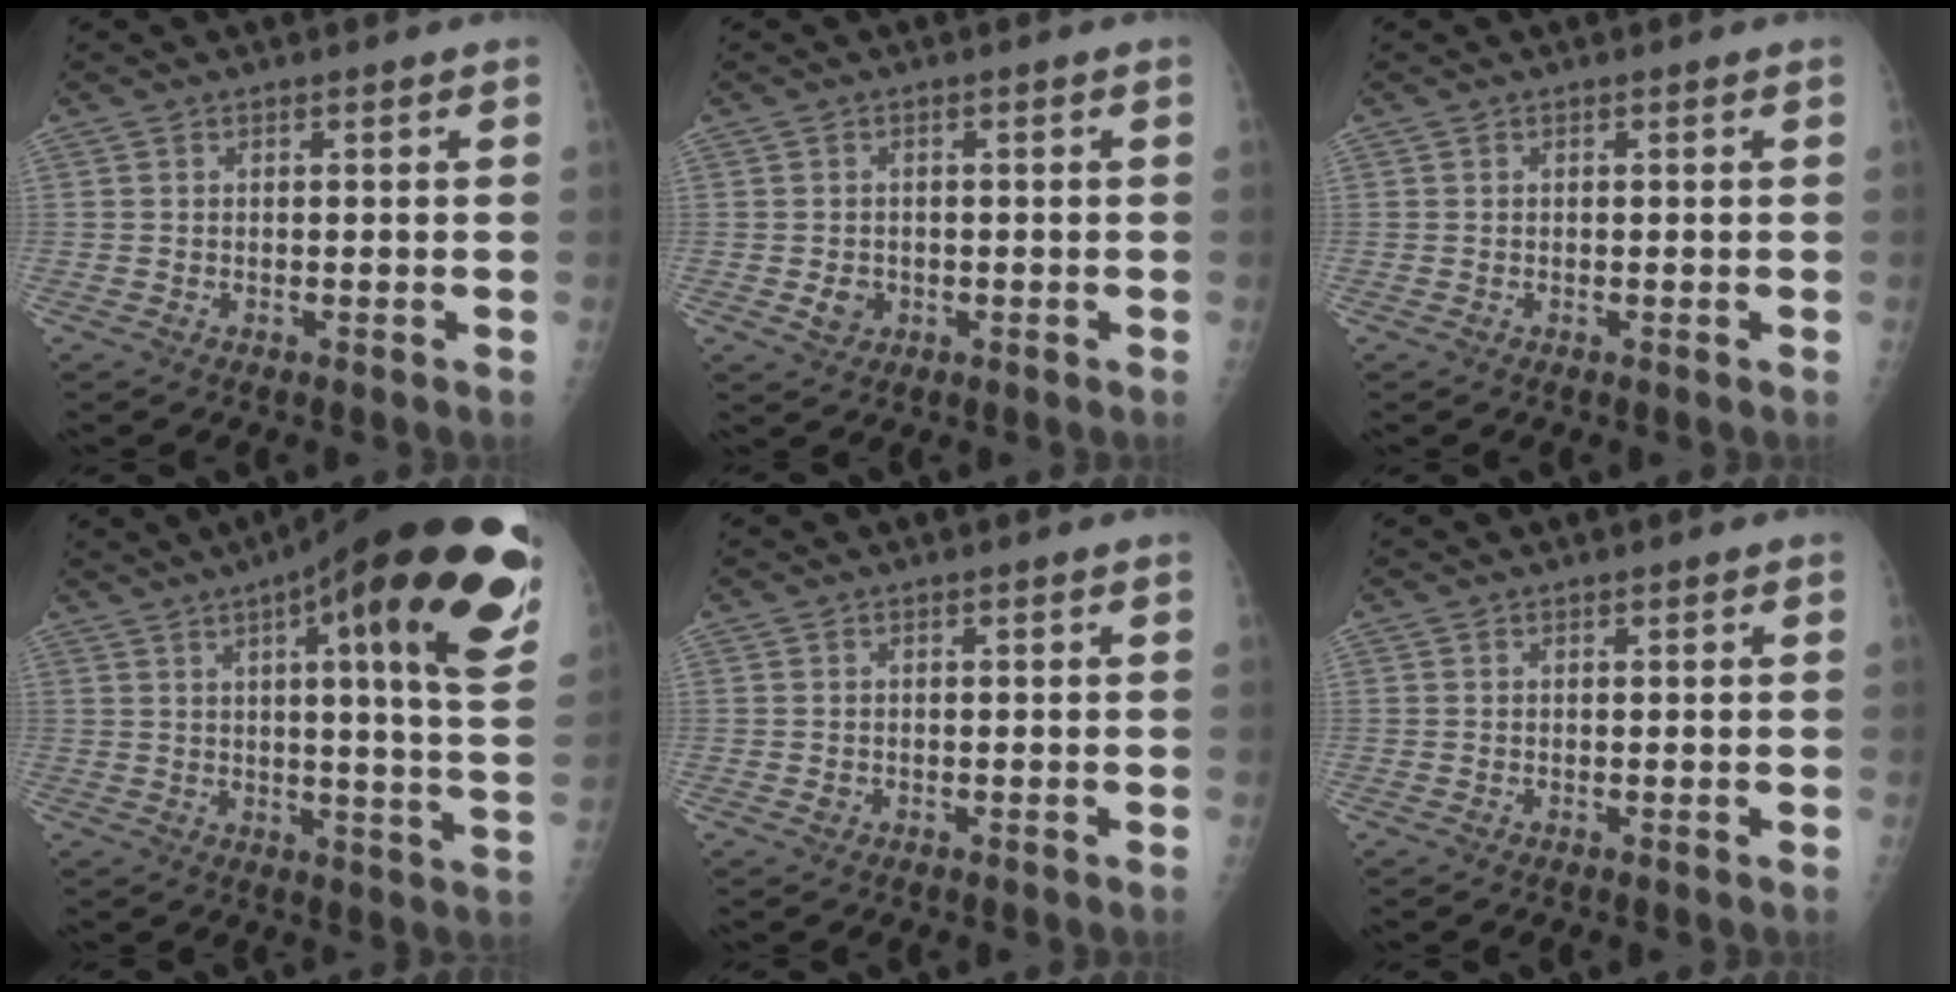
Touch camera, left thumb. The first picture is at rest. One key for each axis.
{"total": 2.6, "fx": -0.6, "fy": 2.3, "fz": 1.2, "tx": -0.010, "ty": 0.002, "tz": -0.005}
{"total": 0.0}
{"total": 28.1, "fx": 14.8, "fy": 5.3, "fz": 23.3, "tx": -0.263, "ty": -0.027, "tz": 0.197}
{"total": 0.7, "fx": 0.0, "fy": 0.6, "fz": 0.4, "tx": -0.001, "ty": 0.002, "tz": 0.000}
{"total": 0.7, "fx": 0.4, "fy": 0.2, "fz": 0.5, "tx": -0.007, "ty": 0.001, "tz": 0.004}